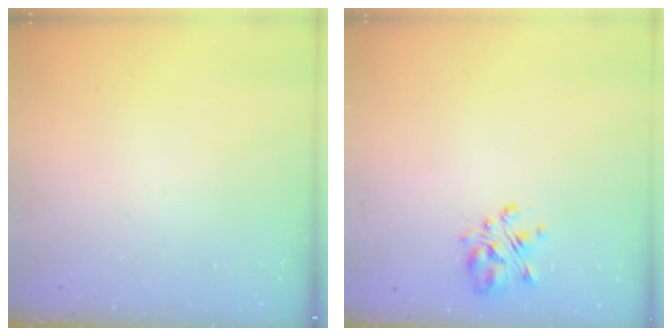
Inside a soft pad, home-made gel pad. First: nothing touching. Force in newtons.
{"total": 3.9, "press": 3.7, "slide": 0.9}